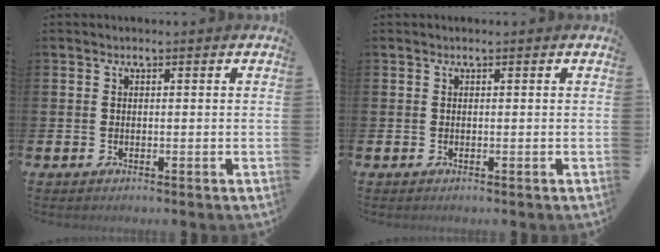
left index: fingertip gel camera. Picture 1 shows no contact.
{"total": 0.0}